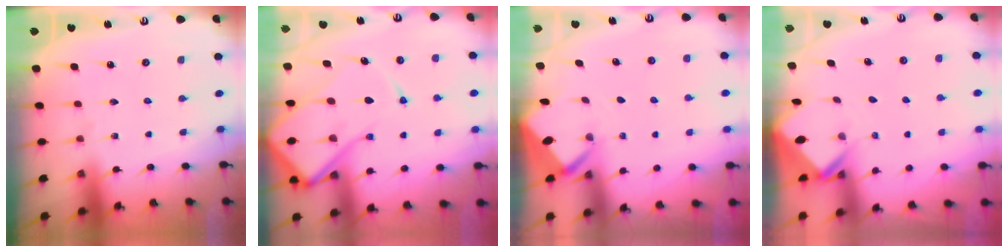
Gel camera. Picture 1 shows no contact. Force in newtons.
{"total": 16.4, "press": 16.3, "slide": 1.8}
{"total": 2.3, "press": 2.3, "slide": 0.1}
{"total": 2.6, "press": 2.6, "slide": 0.2}